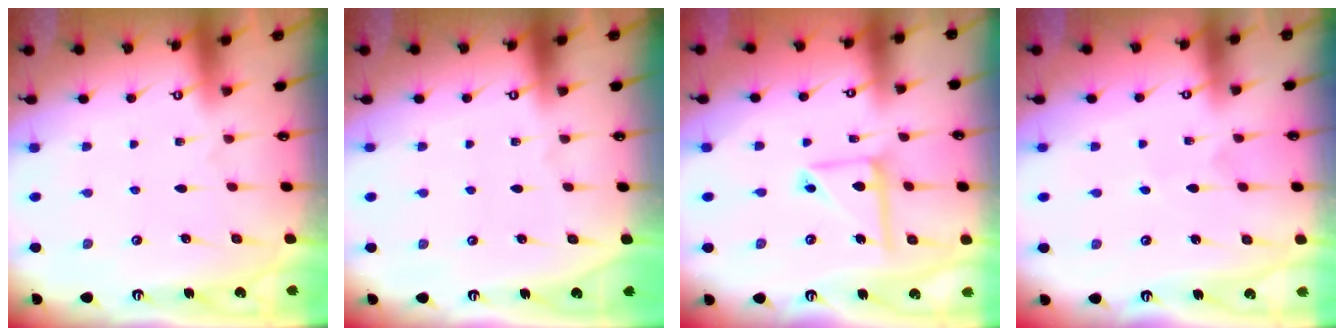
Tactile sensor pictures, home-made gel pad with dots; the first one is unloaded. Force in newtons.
{"total": 0.0}
{"total": 10.9, "press": 10.8, "slide": 0.9}
{"total": 2.8, "press": 2.8, "slide": 0.2}